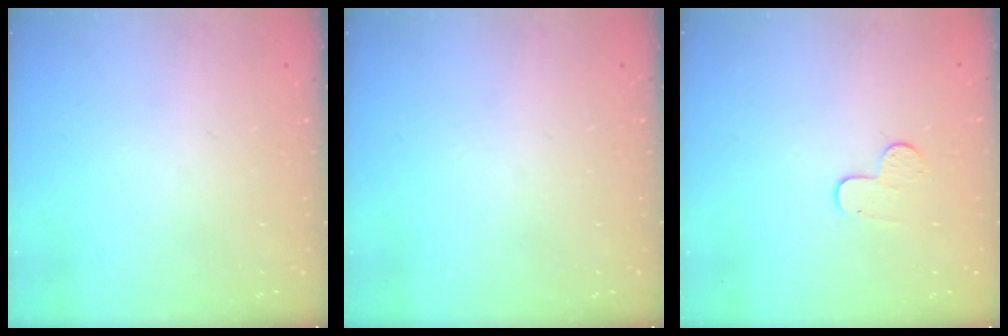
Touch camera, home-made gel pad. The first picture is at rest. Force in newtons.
{"total": 0.0}
{"total": 5.9, "press": 5.9, "slide": 0.6}